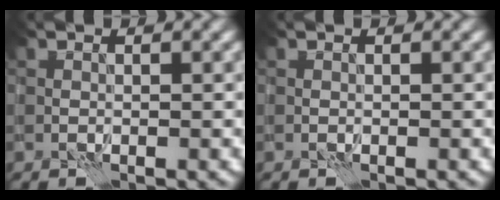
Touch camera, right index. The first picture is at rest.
{"total": 0.0}